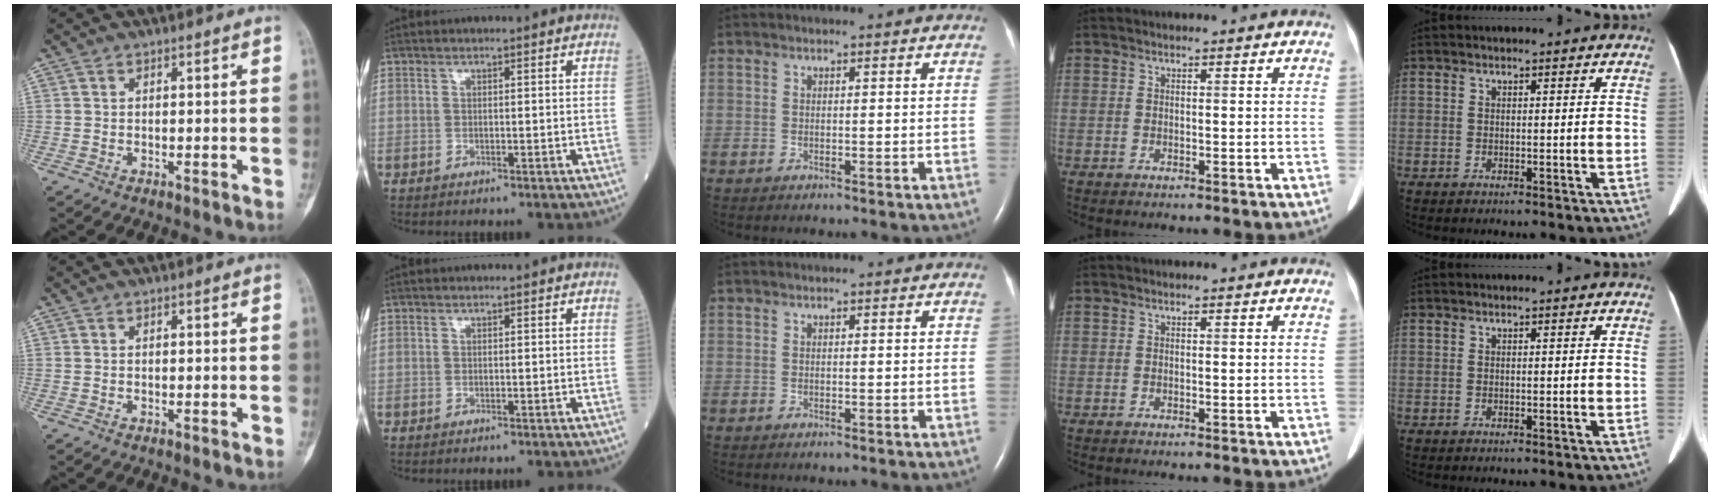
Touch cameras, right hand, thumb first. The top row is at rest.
{}